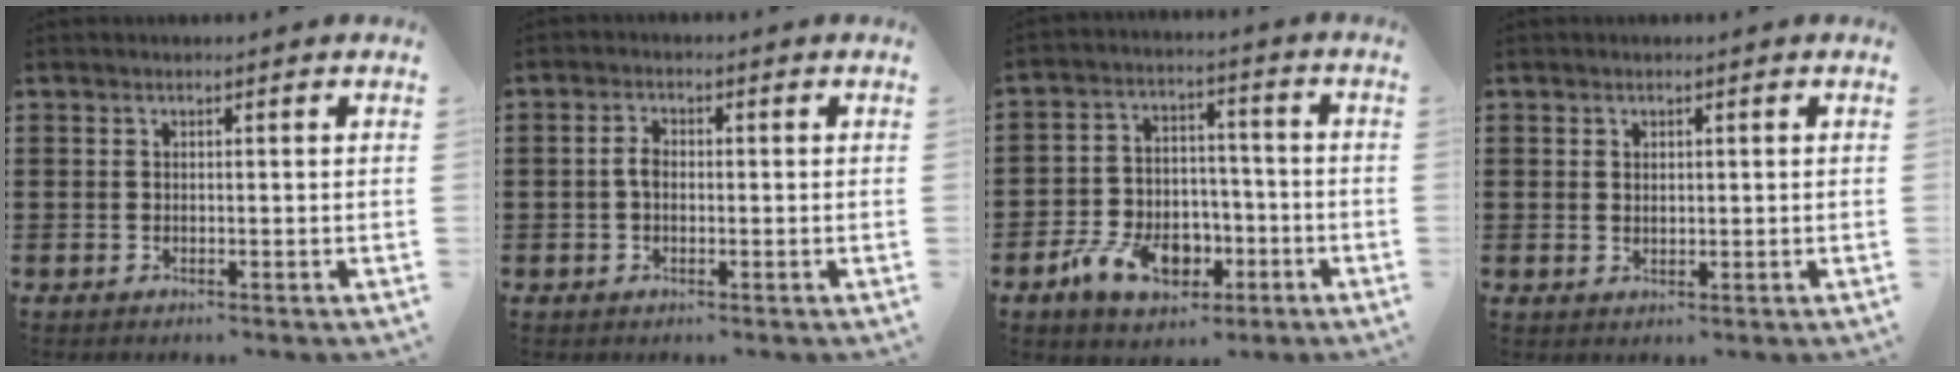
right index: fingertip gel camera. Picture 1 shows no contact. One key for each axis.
{"total": 2.3, "fx": -0.3, "fy": 1.4, "fz": 1.8, "tx": -0.043, "ty": 0.002, "tz": -0.008}
{"total": 9.8, "fx": -4.5, "fy": 6.7, "fz": 5.6, "tx": -0.119, "ty": 0.026, "tz": -0.078}
{"total": 0.8, "fx": 0.5, "fy": 0.5, "fz": 0.3, "tx": -0.007, "ty": 0.002, "tz": 0.010}